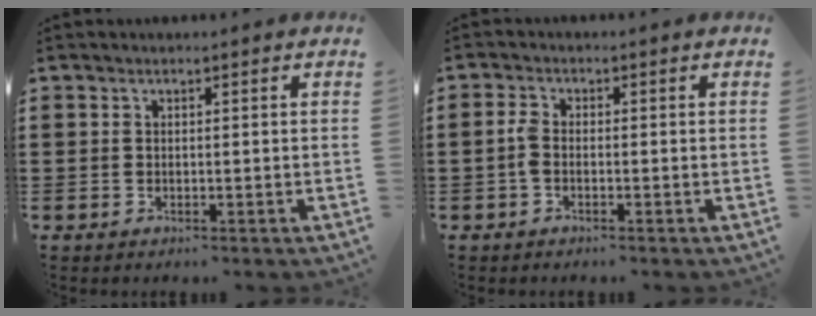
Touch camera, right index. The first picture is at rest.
{"total": 2.1, "force": [-0.6, 0.9, 1.8], "torque": [-0.051, -0.004, -0.017]}